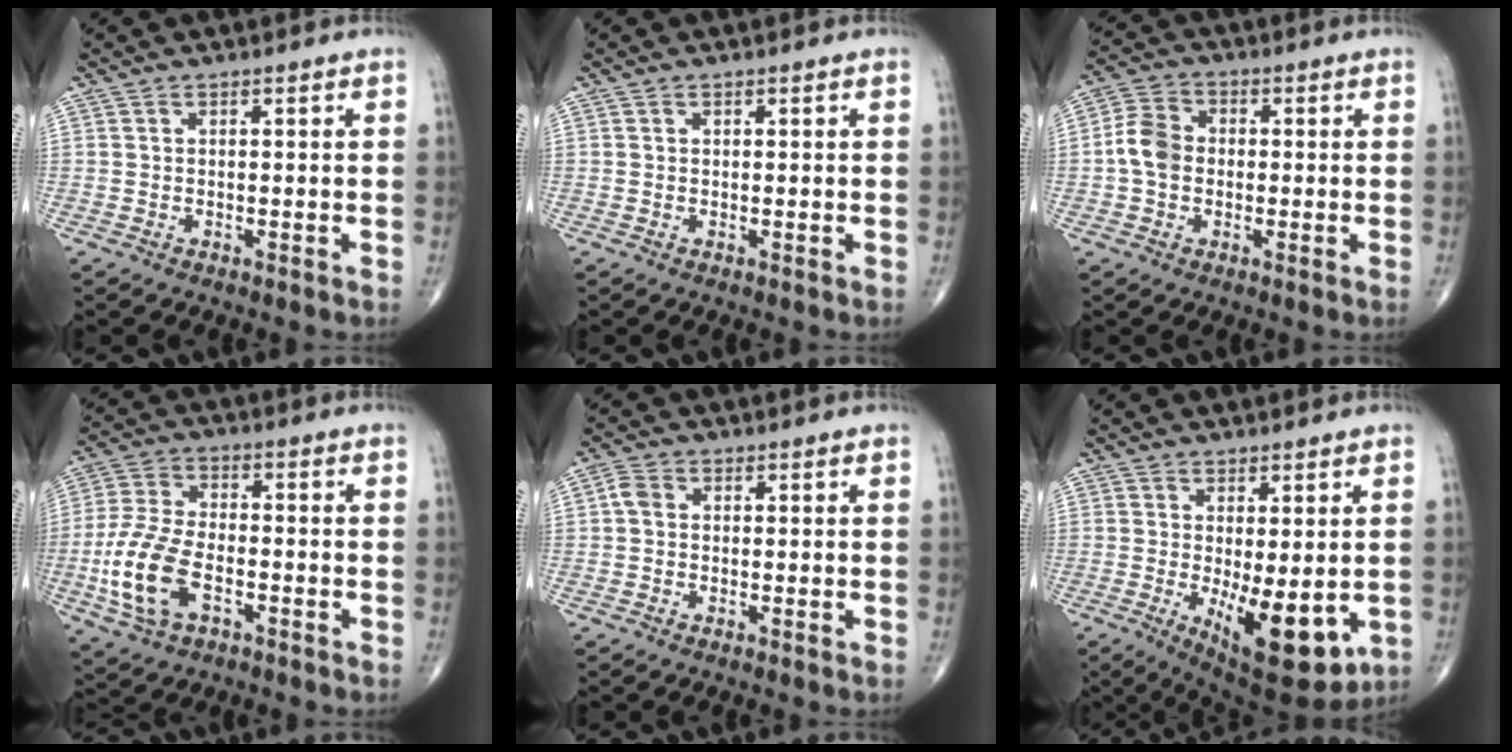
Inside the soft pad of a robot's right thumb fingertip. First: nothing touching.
{"total": 0.0}
{"total": 6.5, "force": [-0.6, 5.0, 4.0], "torque": [-0.071, 0.020, -0.022]}
{"total": 13.1, "force": [-4.1, 7.1, 10.2], "torque": [-0.219, 0.015, -0.078]}
{"total": 2.4, "force": [0.1, 1.9, 1.4], "torque": [-0.026, 0.008, -0.004]}
{"total": 12.5, "force": [-2.6, 4.9, 11.2], "torque": [-0.148, -0.026, -0.020]}